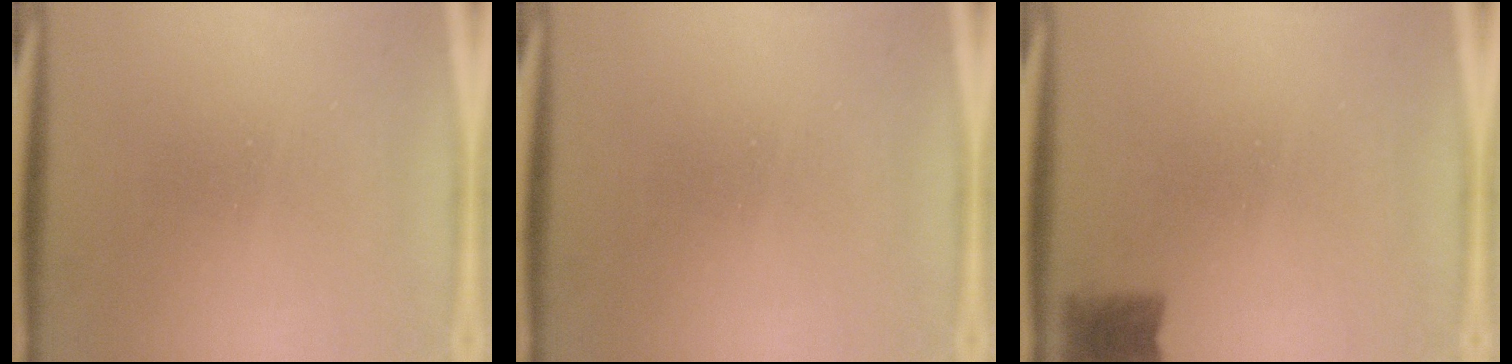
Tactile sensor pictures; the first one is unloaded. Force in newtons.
{"total": 0.0}
{"total": 4.0}